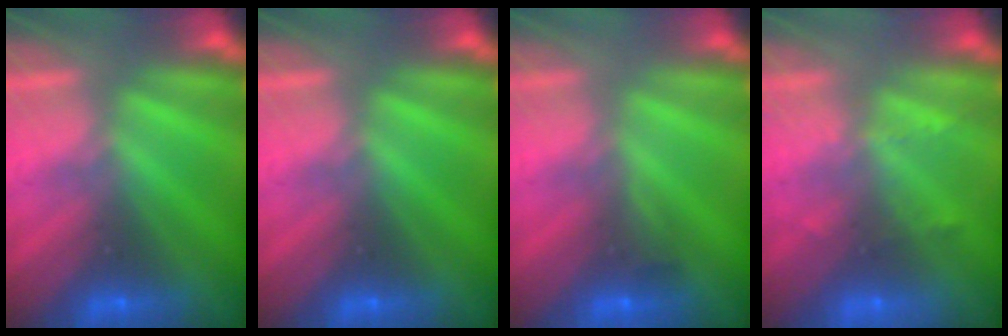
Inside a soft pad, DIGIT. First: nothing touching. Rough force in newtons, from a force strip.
{"total": 0.0}
{"total": 2.9}
{"total": 2.3}